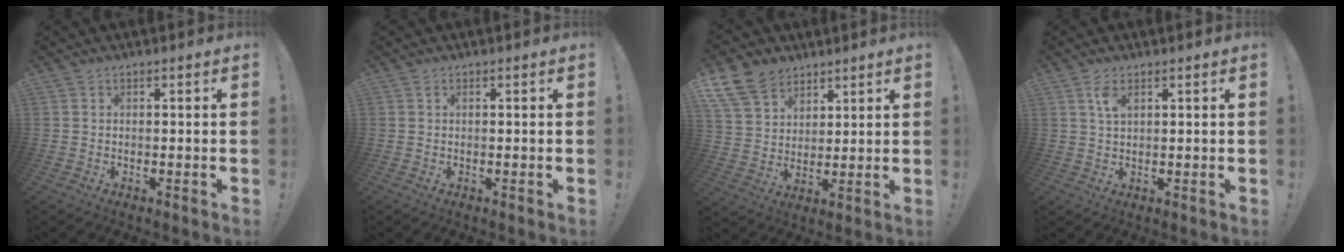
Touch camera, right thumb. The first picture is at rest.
{"total": 0.0}
{"total": 12.1, "force": [8.1, 8.1, 4.1], "torque": [-0.077, -0.052, 0.162]}
{"total": 3.7, "force": [1.7, 1.6, 2.8], "torque": [-0.053, -0.002, 0.028]}